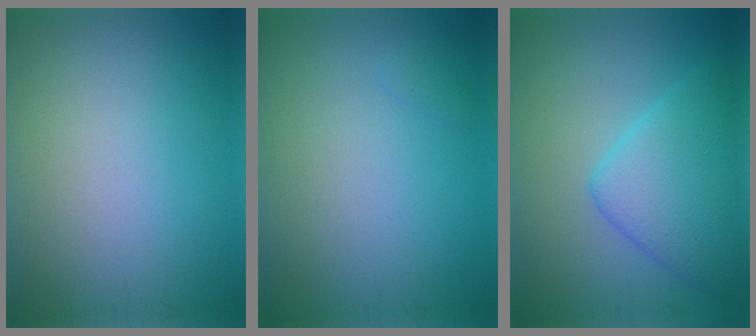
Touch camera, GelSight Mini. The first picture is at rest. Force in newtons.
{"total": 0.5, "press": 0.5, "slide": 0.0}
{"total": 5.7, "press": 5.6, "slide": 0.3}